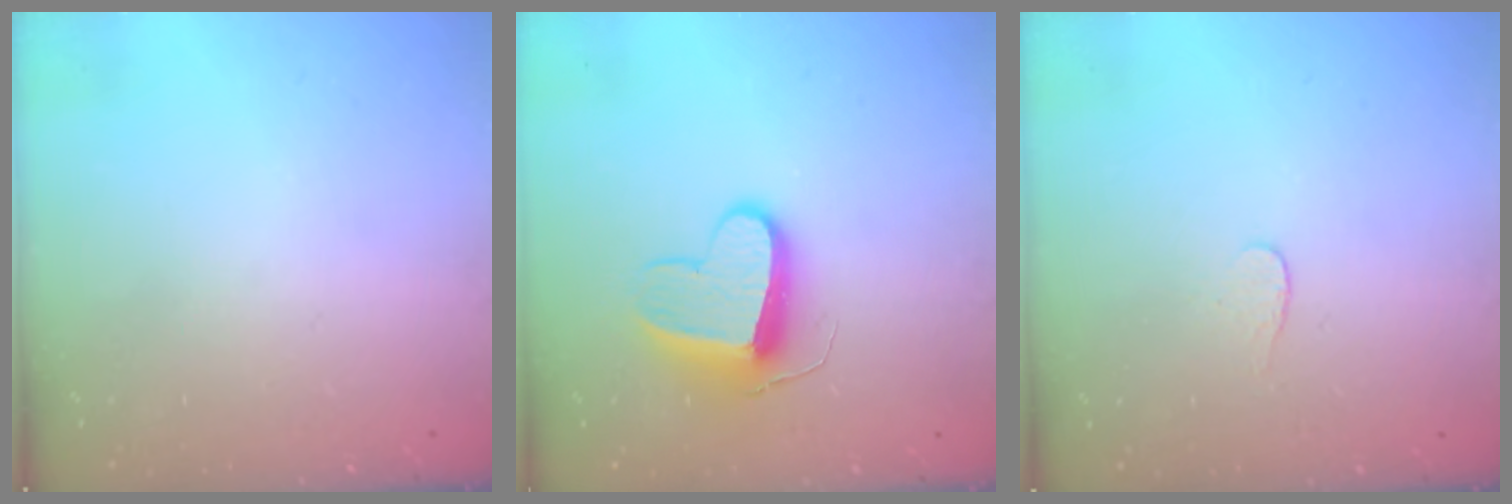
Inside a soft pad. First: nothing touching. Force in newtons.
{"total": 9.9, "press": 9.9, "slide": 0.0}
{"total": 2.7, "press": 2.7, "slide": 0.3}